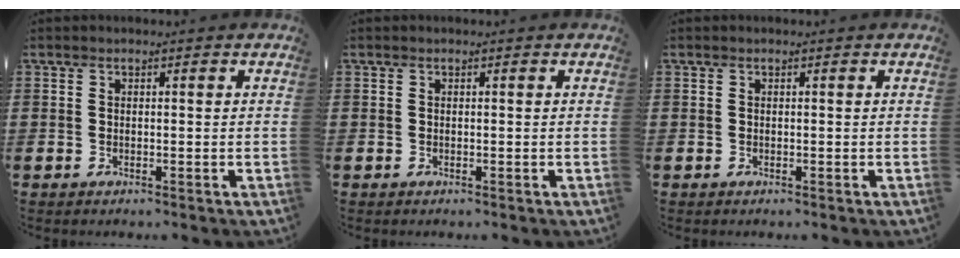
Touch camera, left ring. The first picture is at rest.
{"total": 0.0}
{"total": 0.0}